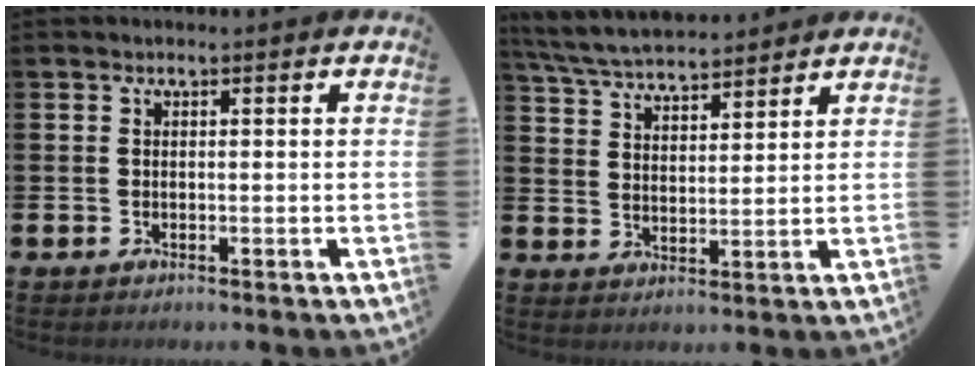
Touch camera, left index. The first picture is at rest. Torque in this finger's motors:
{"motor_torque": [0.22, -0.39, 0.81, 0.21]}